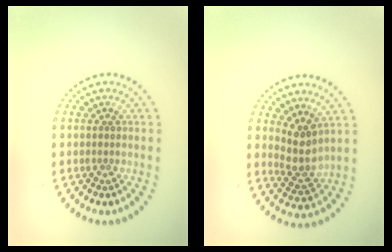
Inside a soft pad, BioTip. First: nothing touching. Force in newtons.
{"total": 2.9, "press": 2.4, "slide": 1.7}